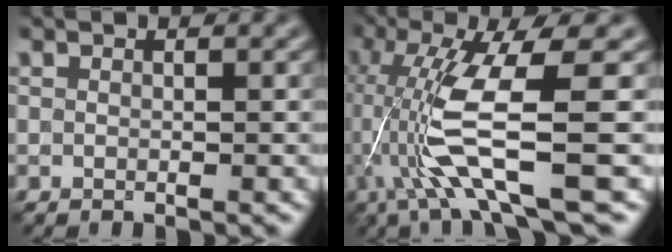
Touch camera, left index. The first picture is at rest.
{"total": 8.8, "force": [-1.7, 1.4, 8.5], "torque": [-0.173, -0.005, -0.028]}